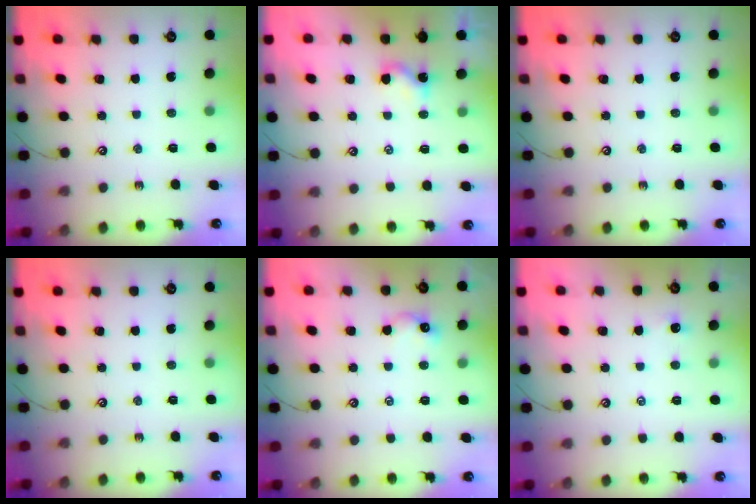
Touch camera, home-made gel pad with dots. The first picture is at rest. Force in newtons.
{"total": 1.8, "press": 1.7, "slide": 0.3}
{"total": 0.0}
{"total": 0.0}
{"total": 2.9, "press": 2.8, "slide": 0.7}
{"total": 1.4, "press": 1.3, "slide": 0.3}